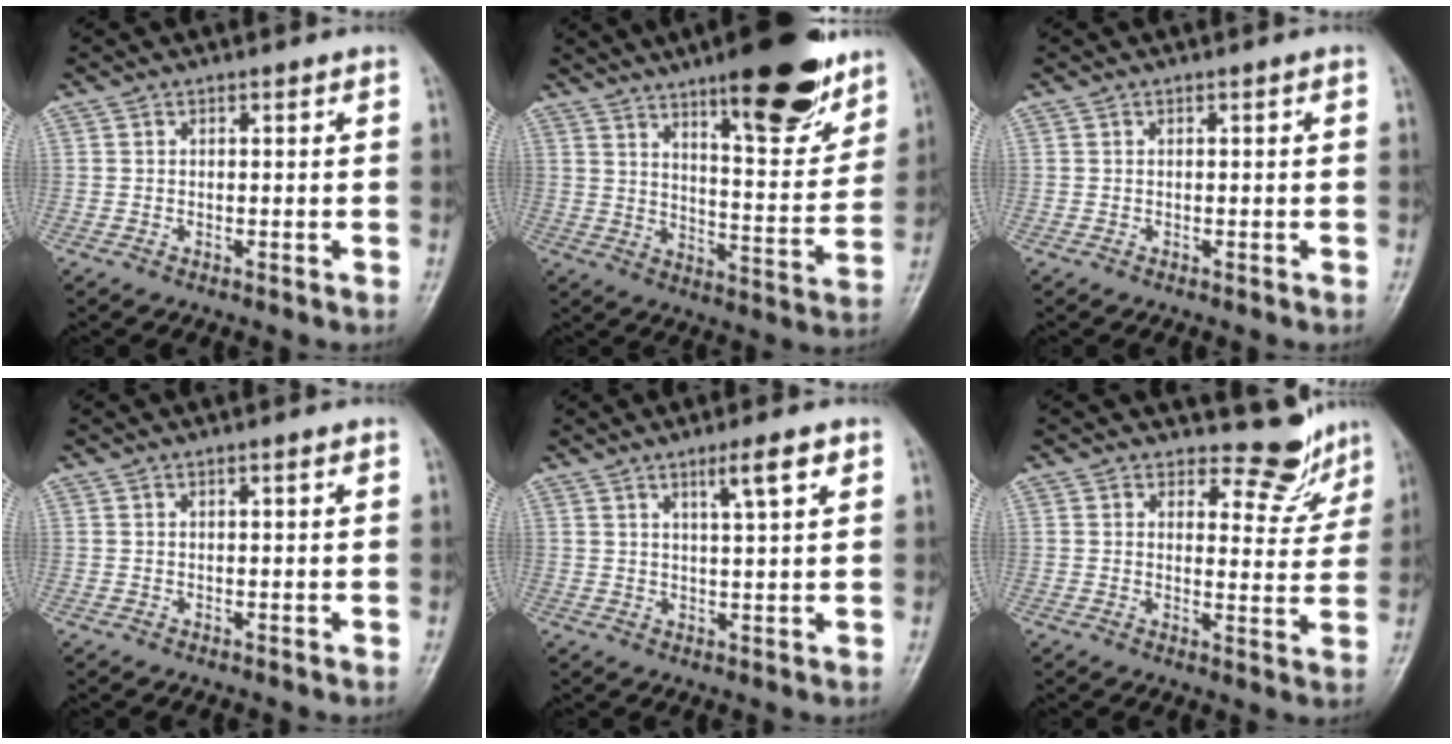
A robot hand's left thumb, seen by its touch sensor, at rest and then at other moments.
{"total": 19.7, "force": [12.7, 5.5, 14.0], "torque": [-0.160, -0.069, 0.192]}
{"total": 0.0}
{"total": 0.7, "force": [0.4, 0.1, 0.5], "torque": [-0.008, 0.000, 0.006]}
{"total": 4.9, "force": [2.8, 0.4, 4.0], "torque": [-0.064, -0.012, 0.048]}
{"total": 6.6, "force": [6.1, 2.6, 0.1], "torque": [0.026, -0.062, 0.073]}